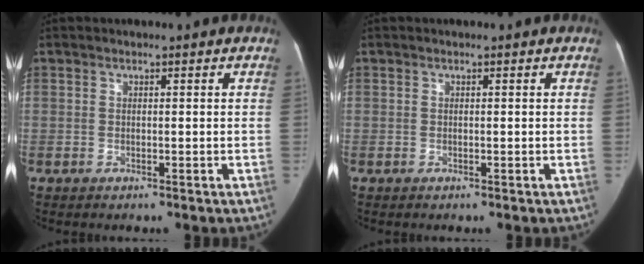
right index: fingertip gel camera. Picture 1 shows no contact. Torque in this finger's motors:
{"motor_torque": [0.00, 0.00, 0.03, 0.00]}